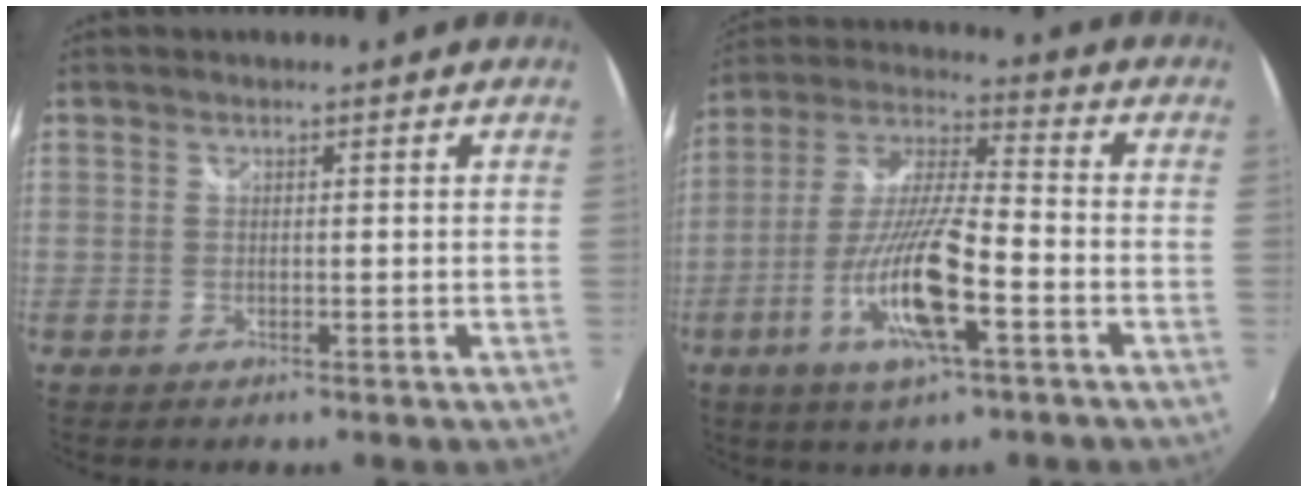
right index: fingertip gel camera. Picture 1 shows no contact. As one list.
[{"total": 15.0, "force": [-6.1, 2.8, 13.4], "torque": [-0.279, -0.013, -0.120]}]